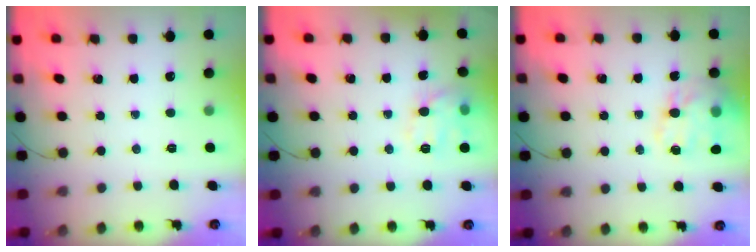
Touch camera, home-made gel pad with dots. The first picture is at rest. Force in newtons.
{"total": 11.5, "press": 11.4, "slide": 0.5}
{"total": 16.4, "press": 16.0, "slide": 3.5}